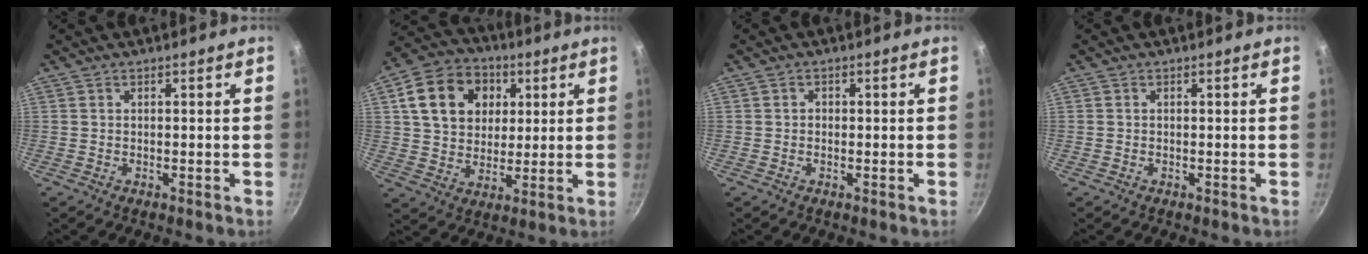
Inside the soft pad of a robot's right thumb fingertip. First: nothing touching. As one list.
[{"total": 15.5, "force": [4.7, 12.2, 8.4], "torque": [-0.122, 0.006, 0.072]}, {"total": 0.9, "force": [0.0, 0.8, 0.3], "torque": [-0.002, 0.004, -0.002]}, {"total": 0.0}]